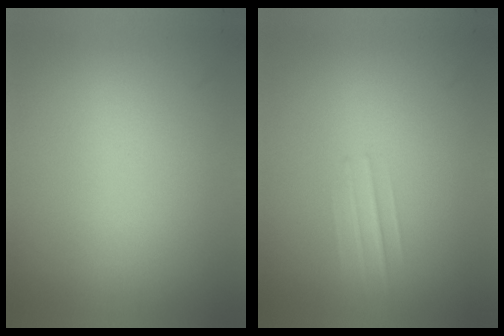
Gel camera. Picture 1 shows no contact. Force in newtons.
{"total": 1.3}